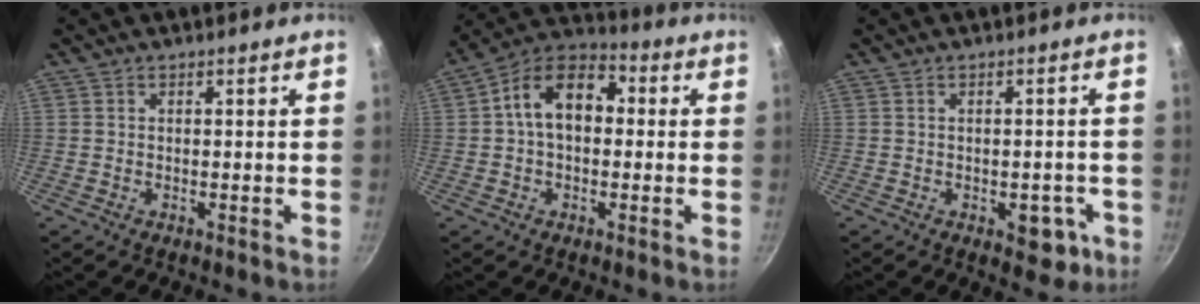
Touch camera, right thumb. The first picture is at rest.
{"total": 12.4, "force": [1.2, 8.4, 9.1], "torque": [-0.112, 0.036, -0.002]}
{"total": 5.4, "force": [-2.0, 3.2, 3.9], "torque": [-0.022, 0.010, -0.018]}